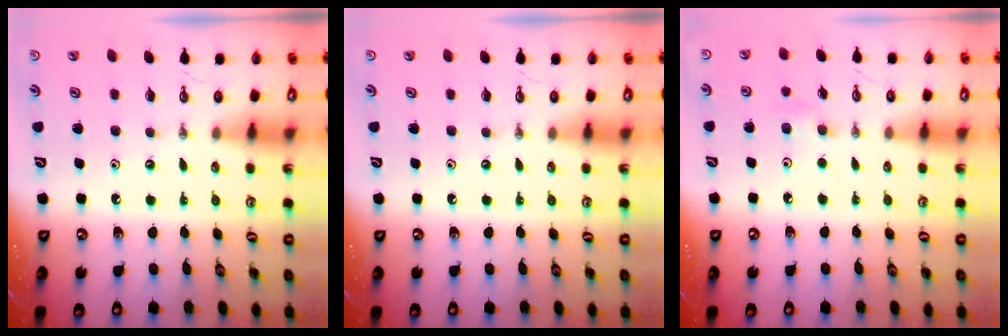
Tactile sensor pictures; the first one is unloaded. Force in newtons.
{"total": 0.0}
{"total": 7.2, "press": 6.2, "slide": 3.7}